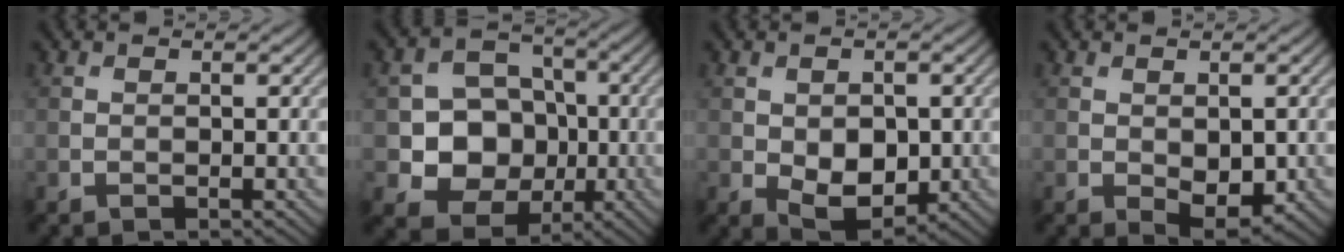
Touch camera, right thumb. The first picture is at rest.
{"total": 9.3, "force": [-1.4, 8.0, 4.5], "torque": [-0.088, -0.010, -0.046]}
{"total": 5.9, "force": [-1.0, 4.0, 4.2], "torque": [-0.082, -0.020, -0.007]}
{"total": 3.6, "force": [-0.7, 2.0, 2.9], "torque": [-0.048, -0.014, -0.002]}